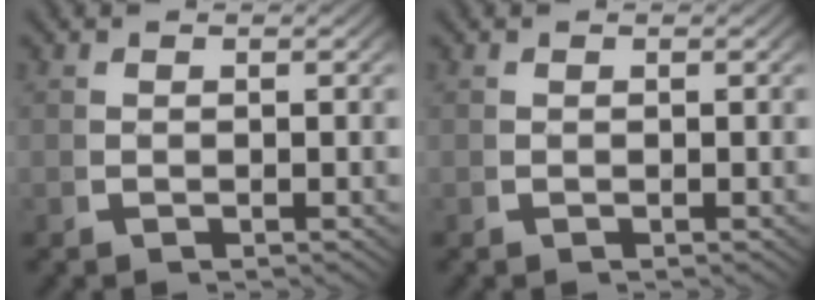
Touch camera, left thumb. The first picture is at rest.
{"total": 0.0}